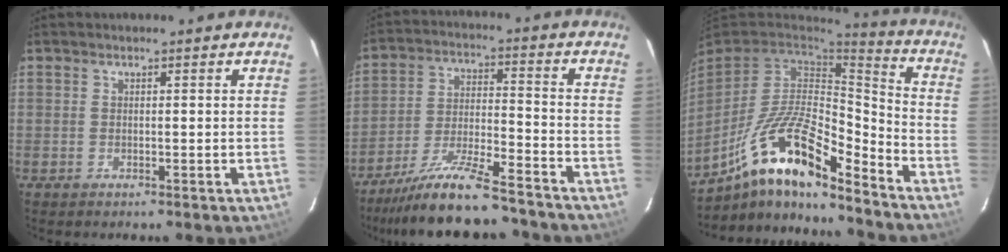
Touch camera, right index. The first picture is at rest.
{"total": 15.3, "force": [-13.6, 1.5, 6.8], "torque": [-0.143, -0.020, -0.226]}
{"total": 18.6, "force": [-12.5, 5.1, 12.9], "torque": [-0.253, -0.009, -0.234]}